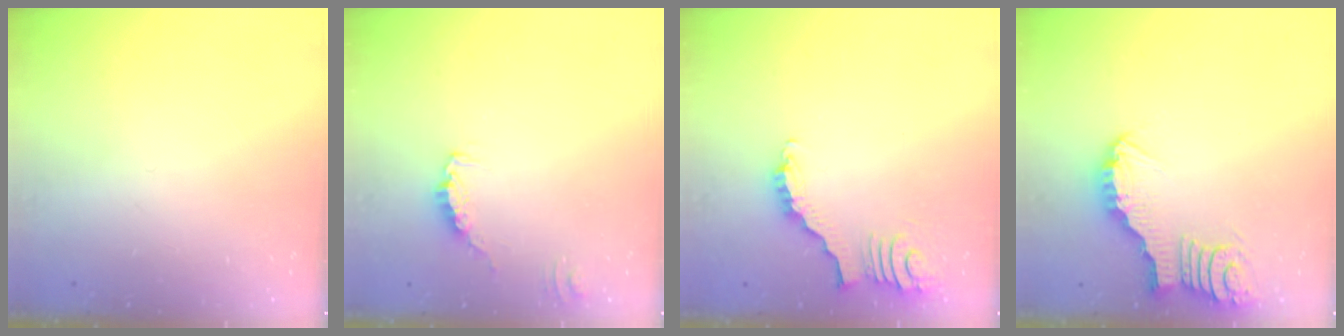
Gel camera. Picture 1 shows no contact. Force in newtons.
{"total": 0.0}
{"total": 3.6, "press": 3.5, "slide": 0.7}
{"total": 4.3, "press": 4.3, "slide": 0.5}